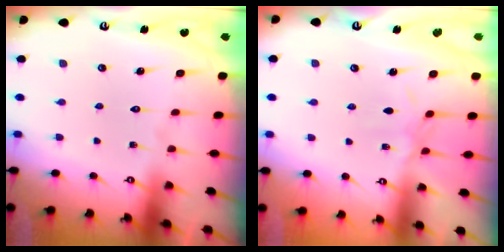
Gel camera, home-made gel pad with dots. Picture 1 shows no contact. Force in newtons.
{"total": 2.7, "press": 2.7, "slide": 0.3}